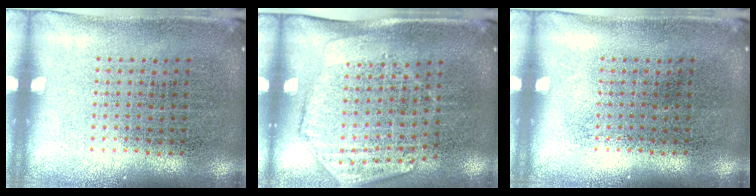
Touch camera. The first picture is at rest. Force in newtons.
{"total": 1.8, "press": 1.5, "slide": 1.0}
{"total": 0.0}